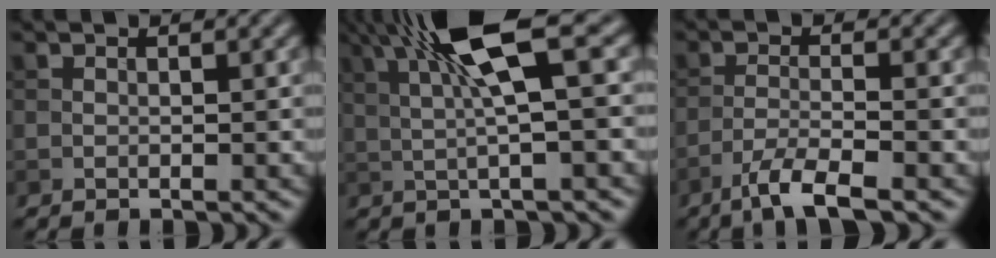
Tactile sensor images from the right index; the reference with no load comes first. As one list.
[{"total": 8.2, "force": [2.6, 1.3, 7.6], "torque": [-0.134, 0.020, 0.046]}, {"total": 4.2, "force": [-2.8, 0.6, 3.0], "torque": [-0.058, 0.001, -0.061]}]